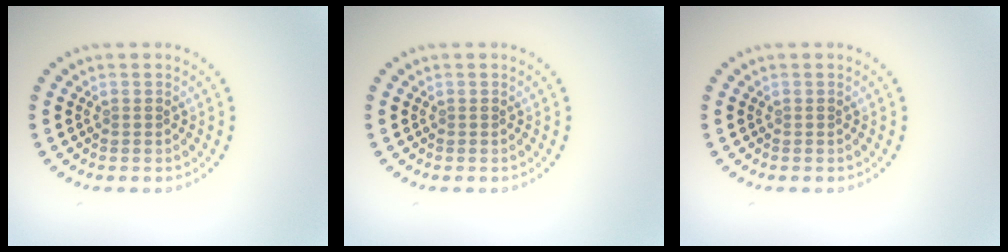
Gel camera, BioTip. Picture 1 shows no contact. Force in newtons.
{"total": 0.0}
{"total": 0.0}